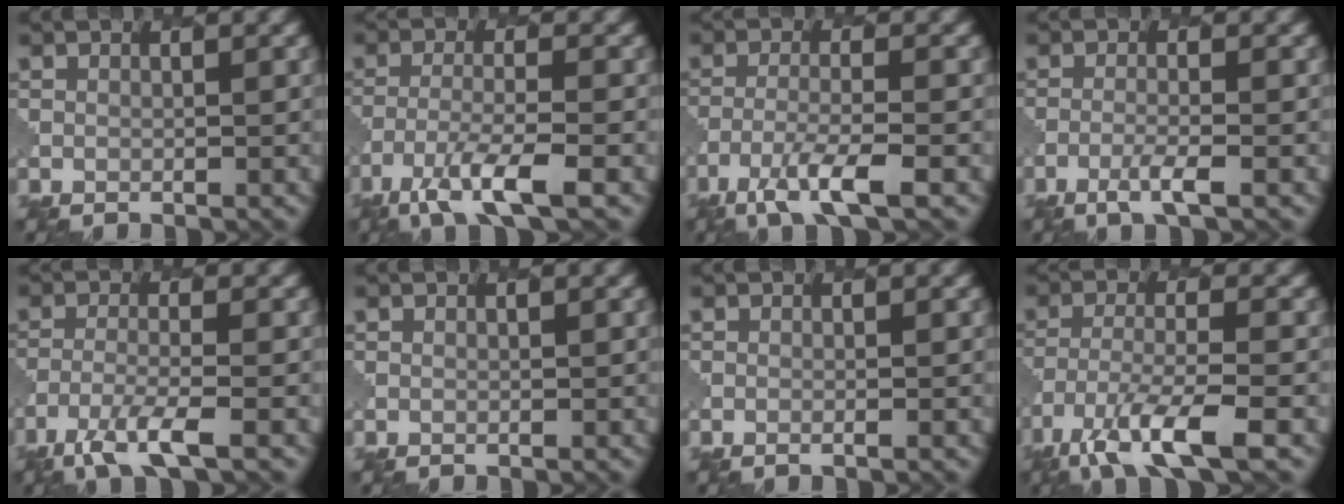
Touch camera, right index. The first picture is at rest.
{"total": 5.7, "force": [-3.5, 1.1, 4.3], "torque": [-0.080, -0.008, -0.069]}
{"total": 4.8, "force": [-2.9, 0.9, 3.6], "torque": [-0.069, -0.007, -0.060]}
{"total": 2.2, "force": [-1.2, 0.2, 1.9], "torque": [-0.034, 0.000, -0.030]}
{"total": 4.2, "force": [-2.8, 0.7, 3.1], "torque": [-0.063, -0.008, -0.060]}
{"total": 0.0}
{"total": 0.5, "force": [-0.2, 0.1, 0.5], "torque": [-0.005, 0.000, -0.006]}
{"total": 7.3, "force": [-4.4, 1.7, 5.5], "torque": [-0.103, -0.009, -0.083]}